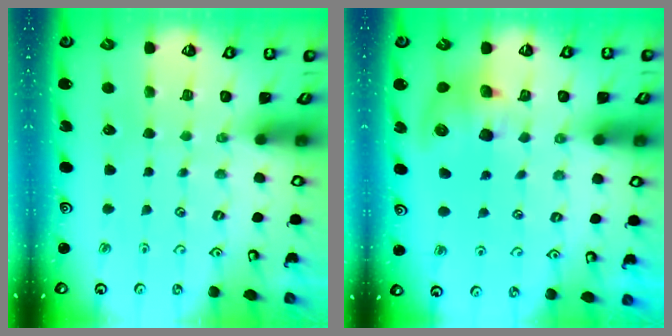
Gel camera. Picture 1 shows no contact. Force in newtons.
{"total": 9.6, "press": 9.5, "slide": 1.4}